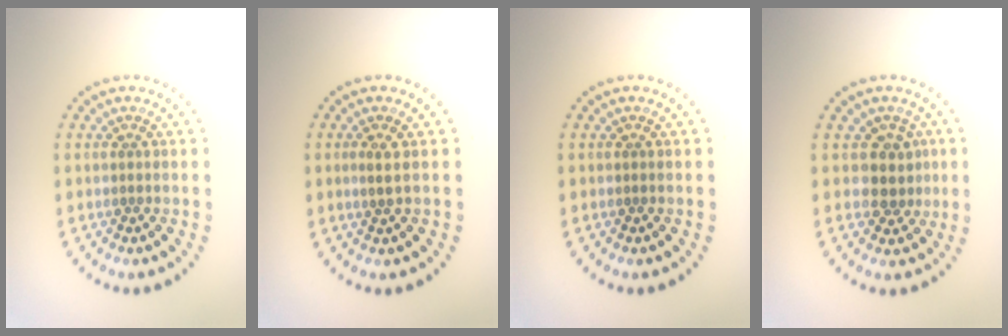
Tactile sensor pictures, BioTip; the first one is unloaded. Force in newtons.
{"total": 1.0, "press": 0.8, "slide": 0.6}
{"total": 0.0}
{"total": 2.5, "press": 2.1, "slide": 1.3}